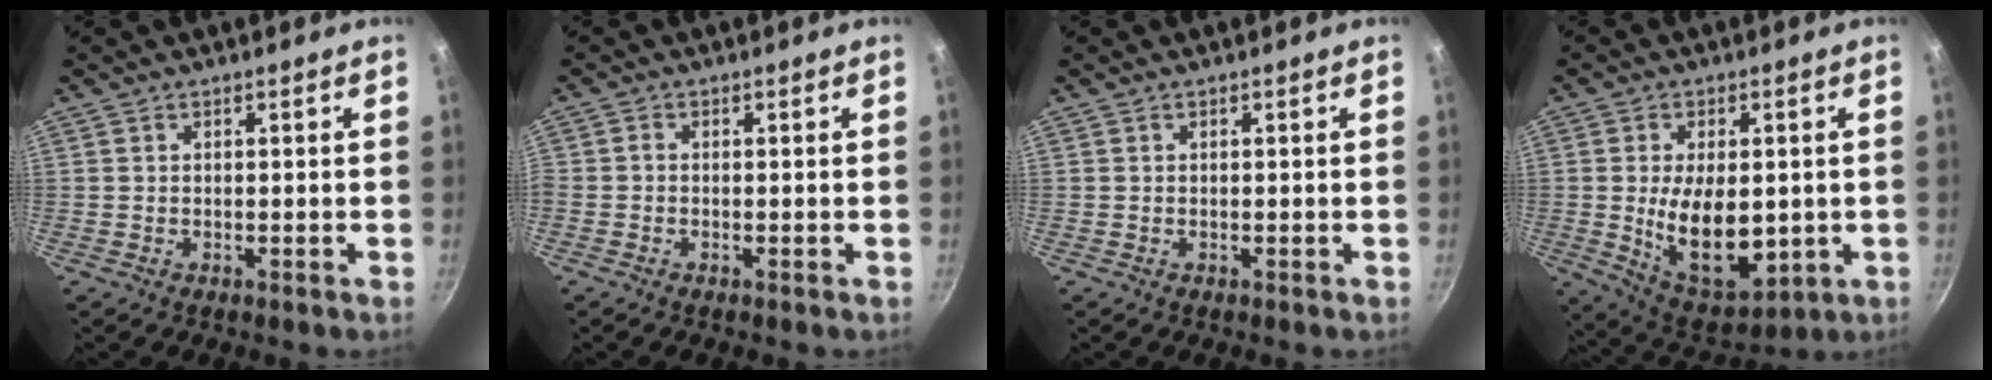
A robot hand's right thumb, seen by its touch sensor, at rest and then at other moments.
{"total": 0.9, "force": [-0.6, 0.4, 0.6], "torque": [-0.022, 0.004, -0.014]}
{"total": 0.0}
{"total": 15.3, "force": [-1.0, 8.8, 12.5], "torque": [-0.179, -0.020, 0.003]}